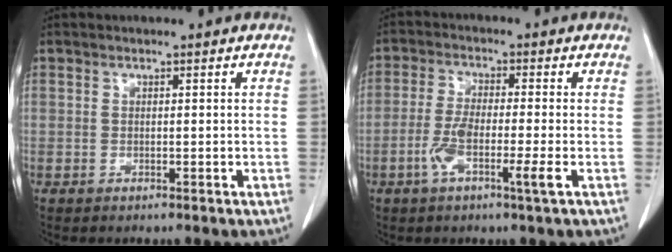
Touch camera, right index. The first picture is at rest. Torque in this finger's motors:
{"motor_torque": [1.07, -0.51, 0.49, 0.13]}